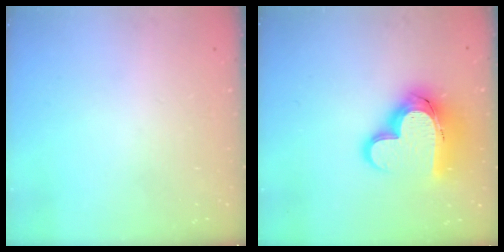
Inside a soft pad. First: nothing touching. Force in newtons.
{"total": 17.3, "press": 17.2, "slide": 1.8}